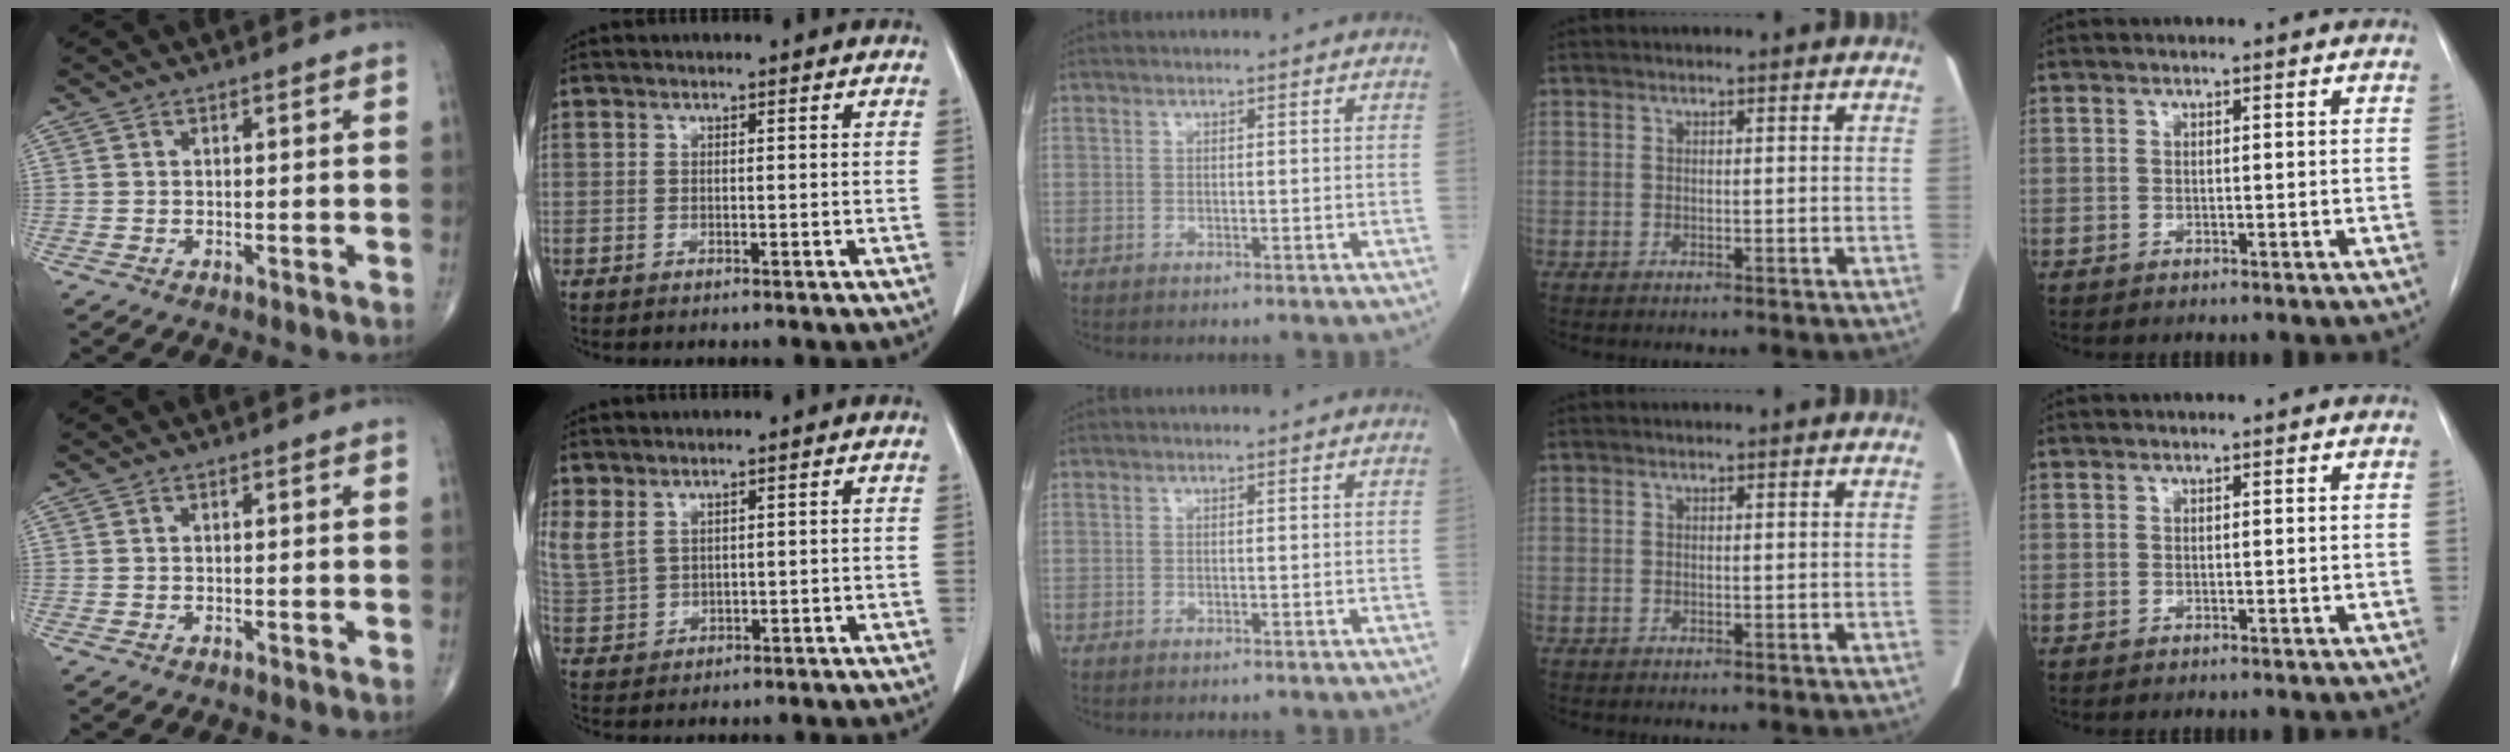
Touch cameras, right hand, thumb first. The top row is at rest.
{"index": {"total": 6.0, "force": [3.3, 3.9, 3.2], "torque": [-0.091, 0.007, 0.085]}}